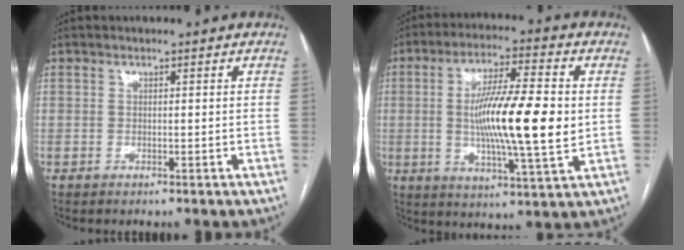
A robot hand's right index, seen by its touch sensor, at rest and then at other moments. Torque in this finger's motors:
{"motor_torque": [0.57, 0.00, 0.43, 0.17]}